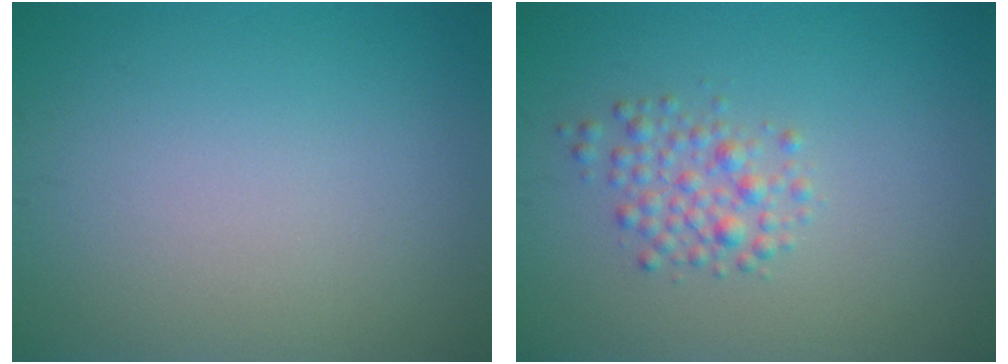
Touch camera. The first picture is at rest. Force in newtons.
{"total": 2.3, "press": 2.3, "slide": 0.1}